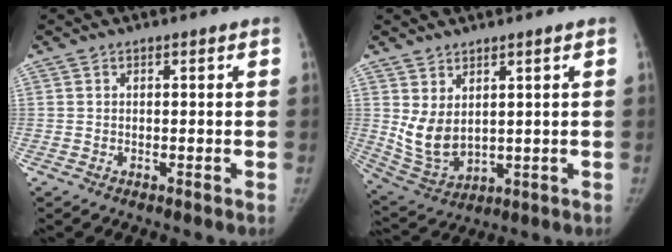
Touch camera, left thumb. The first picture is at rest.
{"total": 7.8, "force": [2.3, 4.8, 5.7], "torque": [-0.097, -0.023, 0.069]}